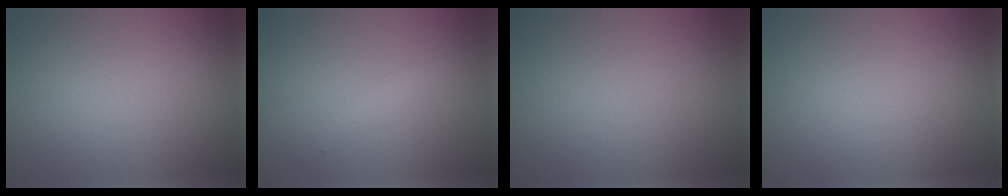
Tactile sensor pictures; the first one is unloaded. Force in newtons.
{"total": 1.3, "press": 1.3, "slide": 0.0}
{"total": 0.0}
{"total": 0.0}